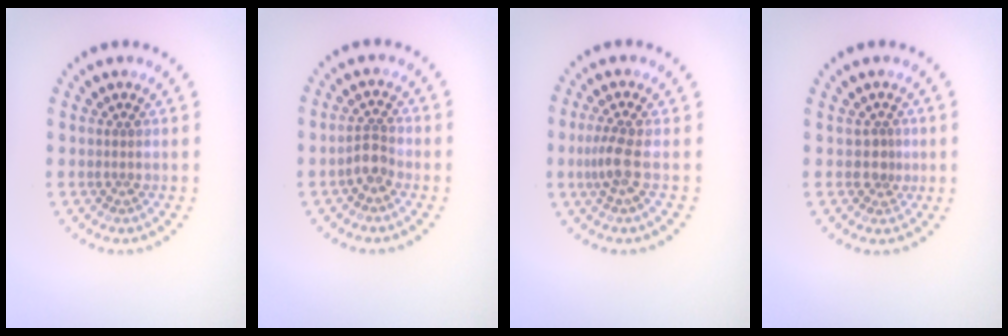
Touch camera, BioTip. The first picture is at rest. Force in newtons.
{"total": 2.0, "press": 1.7, "slide": 1.0}
{"total": 2.2, "press": 1.7, "slide": 1.4}
{"total": 1.3, "press": 0.9, "slide": 0.9}